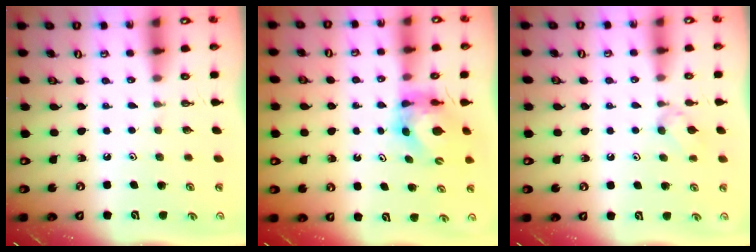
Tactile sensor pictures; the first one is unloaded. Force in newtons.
{"total": 5.8, "press": 5.8, "slide": 0.6}
{"total": 3.4, "press": 3.3, "slide": 0.6}